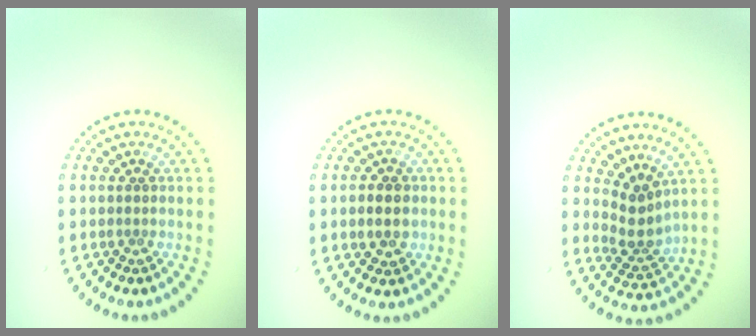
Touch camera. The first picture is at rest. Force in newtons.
{"total": 2.4, "press": 2.4, "slide": 0.2}
{"total": 2.8, "press": 2.0, "slide": 2.0}